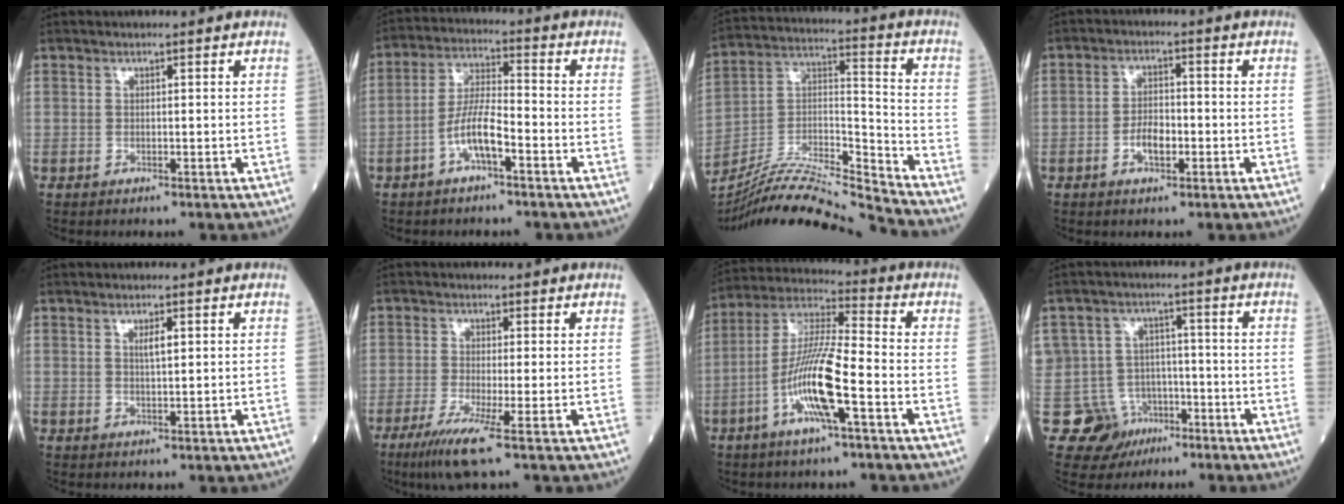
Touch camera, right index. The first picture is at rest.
{"total": 6.9, "force": [-3.1, 1.4, 6.0], "torque": [-0.124, 0.012, -0.060]}
{"total": 19.3, "force": [-18.3, -1.4, 6.1], "torque": [-0.123, 0.017, -0.322]}
{"total": 4.1, "force": [-1.5, 1.8, 3.4], "torque": [-0.063, 0.005, -0.029]}
{"total": 1.8, "force": [0.7, 0.3, 1.7], "torque": [-0.030, -0.001, 0.011]}
{"total": 6.0, "force": [-3.4, -0.6, 4.9], "torque": [-0.094, -0.021, -0.066]}
{"total": 12.6, "force": [-4.5, 0.9, 11.7], "torque": [-0.238, 0.002, -0.091]}
{"total": 13.4, "force": [-5.0, 12.3, 1.7], "torque": [-0.050, 0.054, -0.062]}